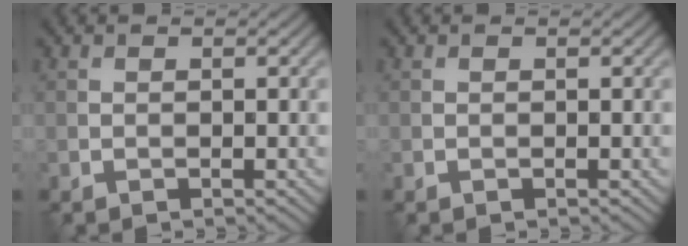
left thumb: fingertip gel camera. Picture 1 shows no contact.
{"total": 0.0}